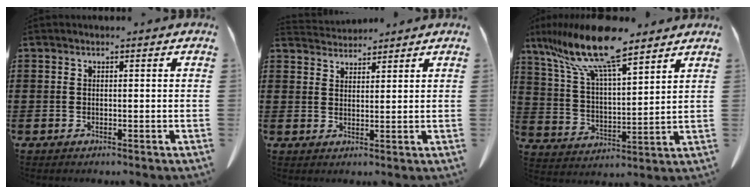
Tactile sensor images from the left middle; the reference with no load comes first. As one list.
[{"total": 2.9, "force": [2.9, 0.3, -0.1], "torque": [-0.007, -0.007, 0.056]}, {"total": 12.2, "force": [9.4, 1.5, 7.7], "torque": [-0.190, -0.045, 0.158]}]